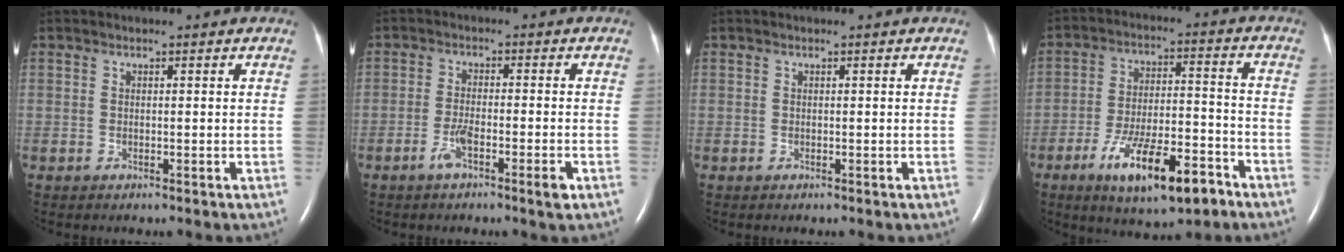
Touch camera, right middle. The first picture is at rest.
{"total": 4.8, "force": [-2.5, 0.4, 4.0], "torque": [-0.079, -0.005, -0.048]}
{"total": 0.0}
{"total": 13.6, "force": [-7.9, 3.7, 10.5], "torque": [-0.182, -0.001, -0.123]}